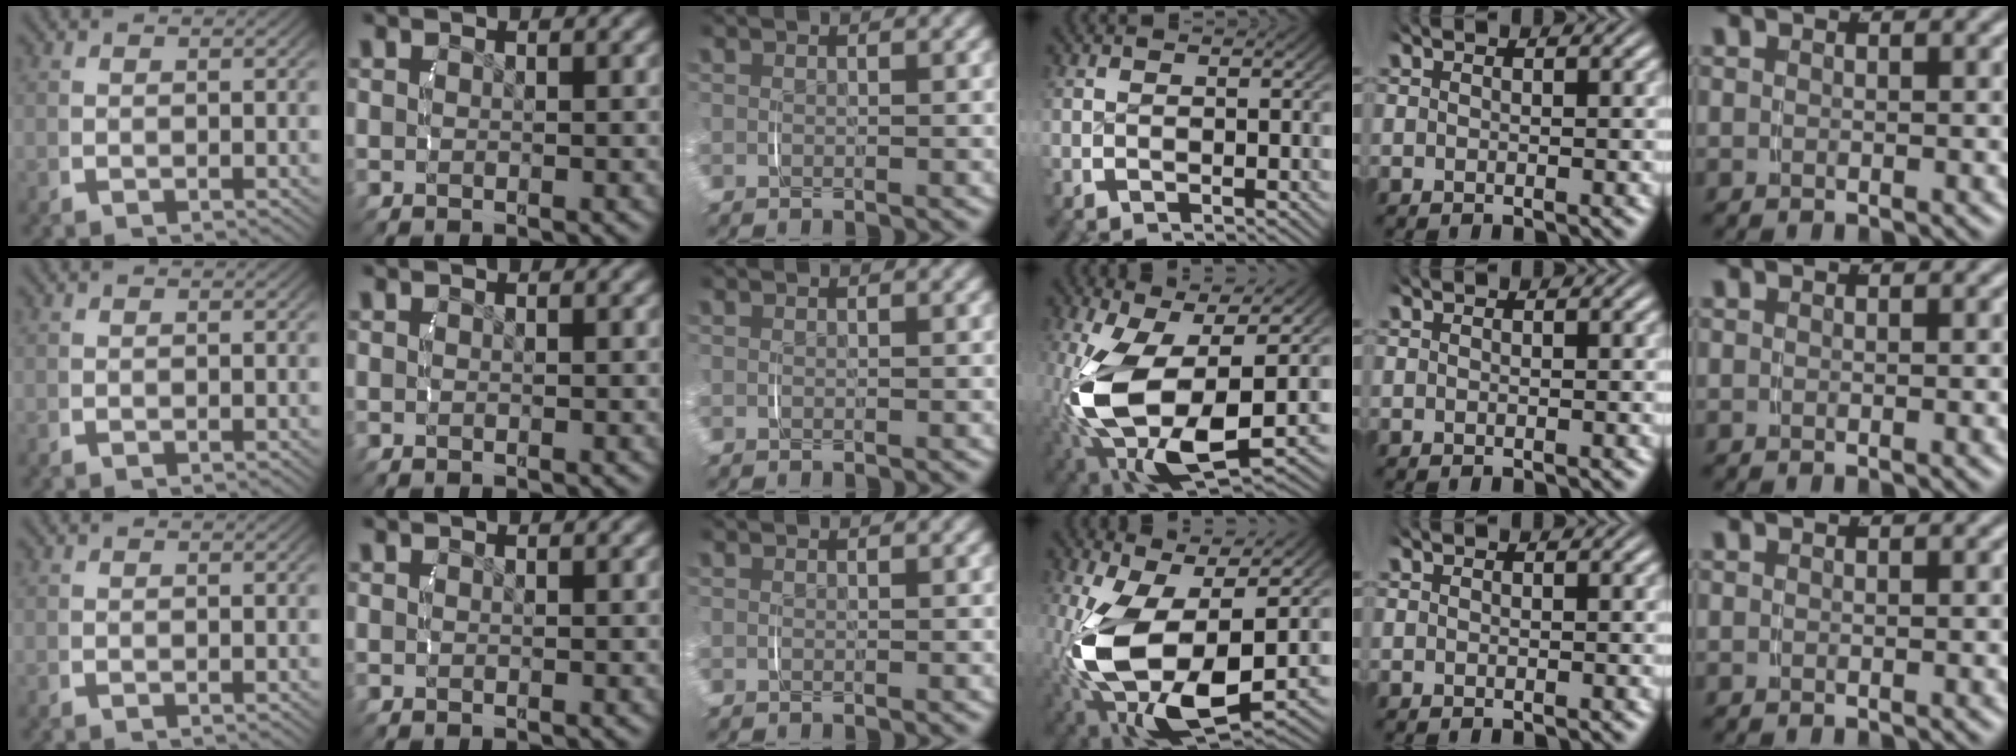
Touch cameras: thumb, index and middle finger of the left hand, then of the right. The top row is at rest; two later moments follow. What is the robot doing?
{"motion": "lift_and_place", "object": "camera"}